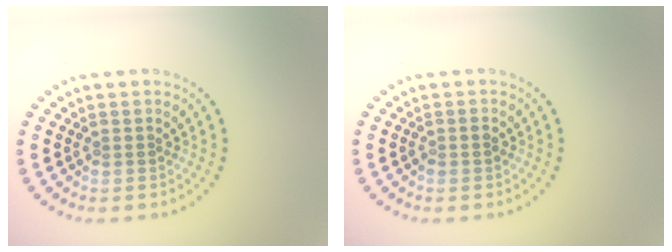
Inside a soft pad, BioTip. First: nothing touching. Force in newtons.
{"total": 0.8, "press": 0.8, "slide": 0.2}